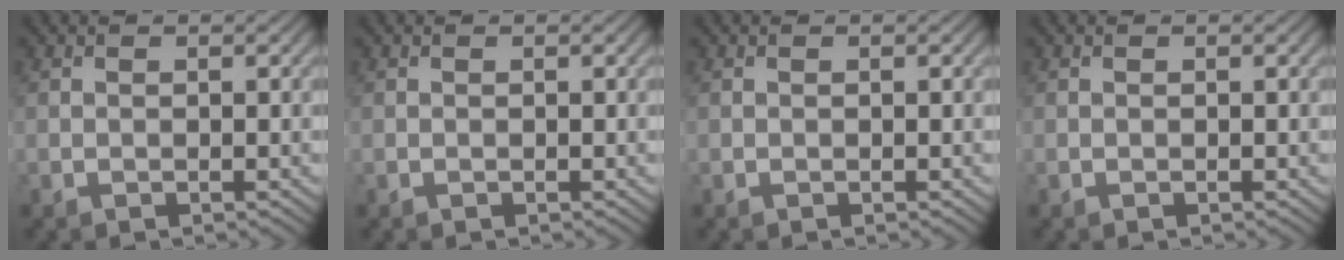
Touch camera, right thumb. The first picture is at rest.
{"total": 0.0}
{"total": 0.0}
{"total": 0.0}